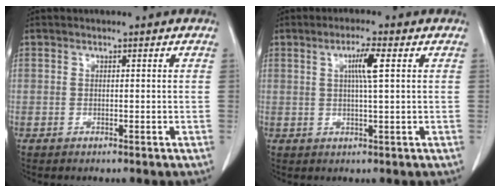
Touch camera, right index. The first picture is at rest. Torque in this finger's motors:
{"motor_torque": [0.51, 0.23, 0.10, 0.05]}